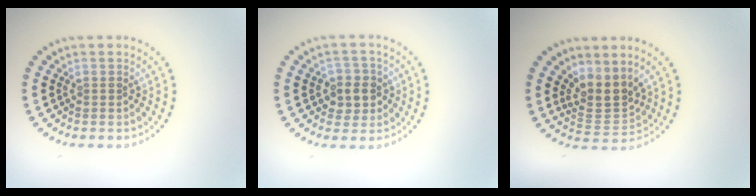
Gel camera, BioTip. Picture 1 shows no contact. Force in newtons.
{"total": 2.6, "press": 2.4, "slide": 0.8}
{"total": 3.4, "press": 2.6, "slide": 2.1}